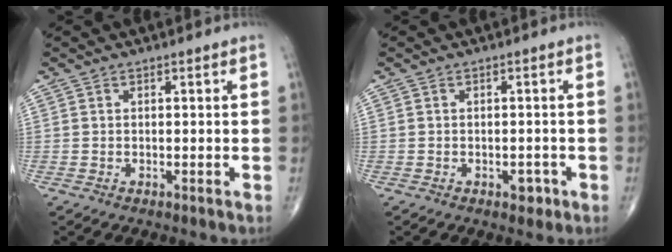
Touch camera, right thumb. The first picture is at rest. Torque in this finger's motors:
{"motor_torque": [0.39, 0.06, 0.04, -0.35, 0.04]}